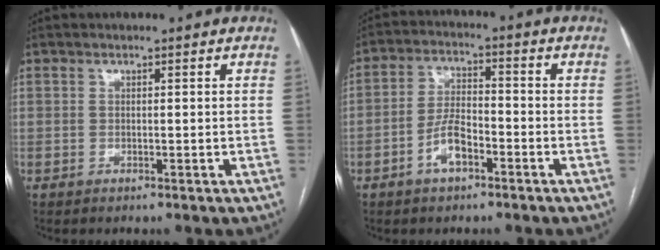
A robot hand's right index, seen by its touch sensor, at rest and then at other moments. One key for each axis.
{"total": 6.0, "fx": -3.0, "fy": 2.5, "fz": 4.6, "tx": -0.095, "ty": 0.012, "tz": -0.054}